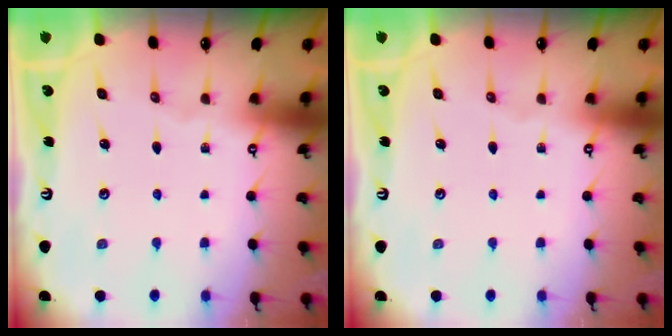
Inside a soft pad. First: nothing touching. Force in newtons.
{"total": 0.0}